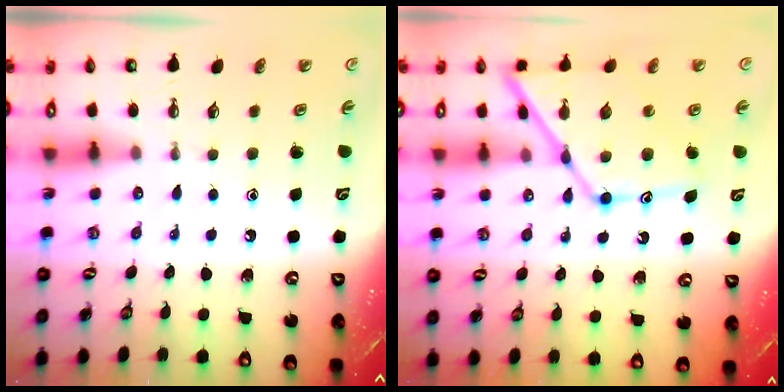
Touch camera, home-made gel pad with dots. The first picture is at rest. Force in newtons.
{"total": 16.2, "press": 16.2, "slide": 1.4}